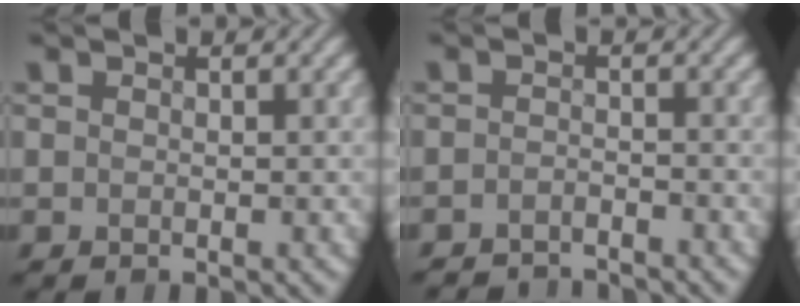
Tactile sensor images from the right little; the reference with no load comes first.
{"total": 3.5, "force": [-3.4, 0.4, 0.4], "torque": [-0.008, -0.006, -0.060]}